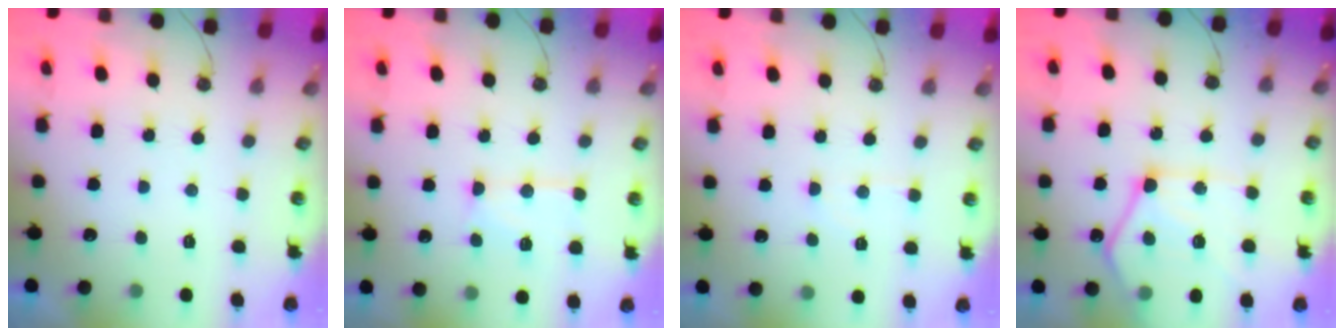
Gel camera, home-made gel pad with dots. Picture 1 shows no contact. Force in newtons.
{"total": 12.1, "press": 12.0, "slide": 1.1}
{"total": 5.3, "press": 5.3, "slide": 0.5}
{"total": 17.4, "press": 17.3, "slide": 1.5}